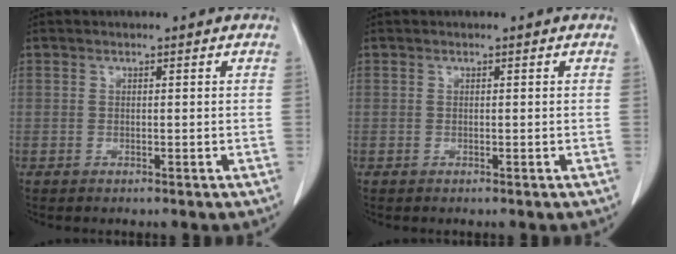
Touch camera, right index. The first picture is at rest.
{"total": 0.0}